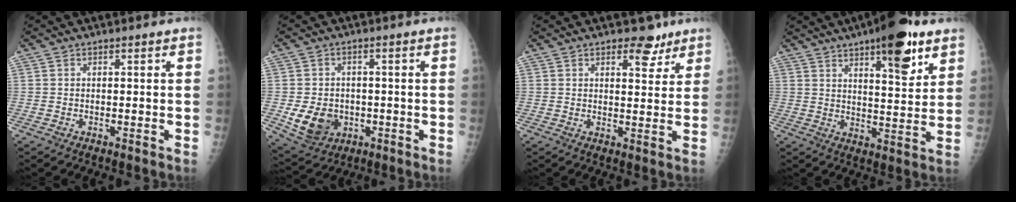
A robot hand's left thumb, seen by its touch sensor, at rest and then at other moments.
{"total": 8.8, "force": [-1.8, 7.2, 4.8], "torque": [-0.065, 0.002, -0.013]}
{"total": 5.4, "force": [3.7, 2.8, 2.8], "torque": [-0.014, -0.020, 0.050]}
{"total": 14.2, "force": [8.3, 4.4, 10.7], "torque": [-0.124, -0.040, 0.118]}